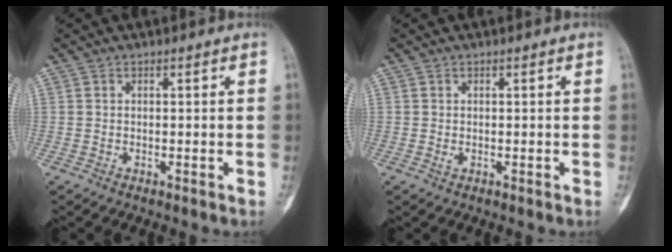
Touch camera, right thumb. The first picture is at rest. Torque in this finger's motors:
{"motor_torque": [0.24, 0.06, 0.04, -0.16, 0.09]}